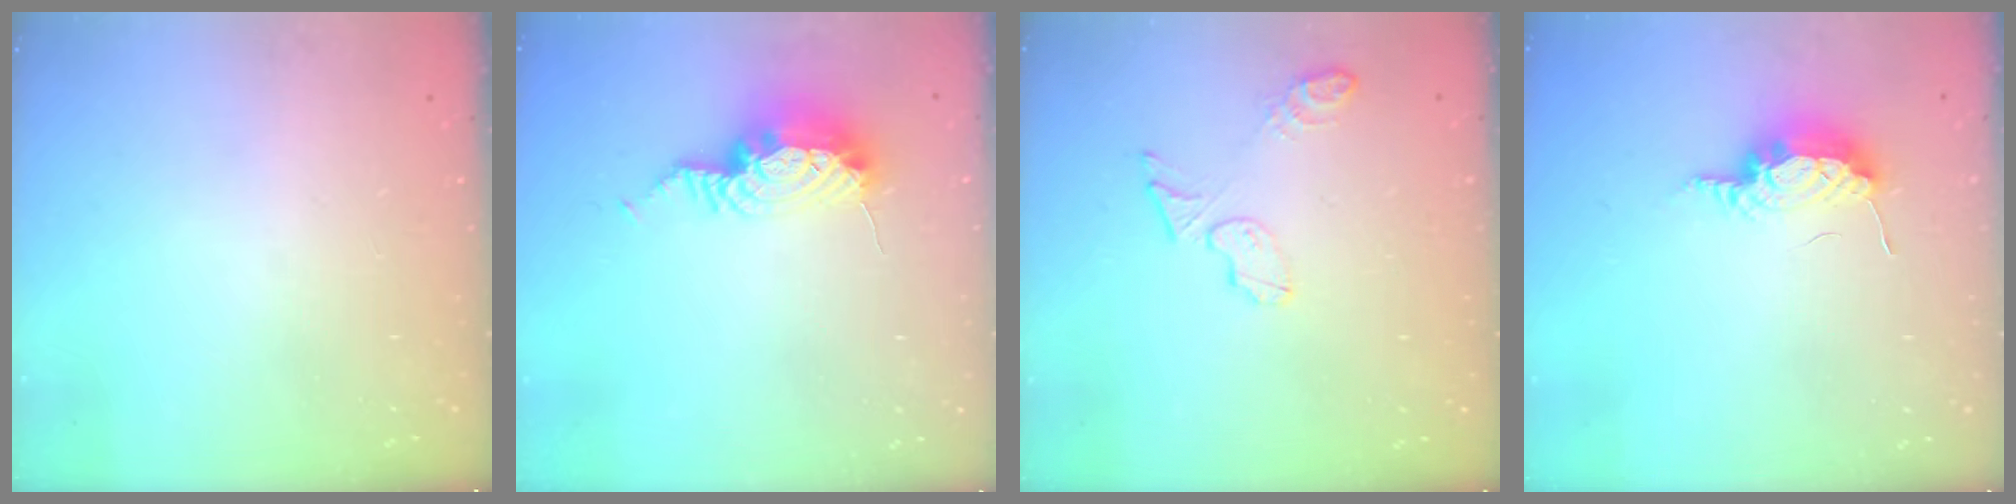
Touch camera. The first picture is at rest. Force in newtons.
{"total": 9.7, "press": 9.7, "slide": 1.3}
{"total": 6.9, "press": 6.9, "slide": 0.5}
{"total": 14.8, "press": 9.9, "slide": 11.1}